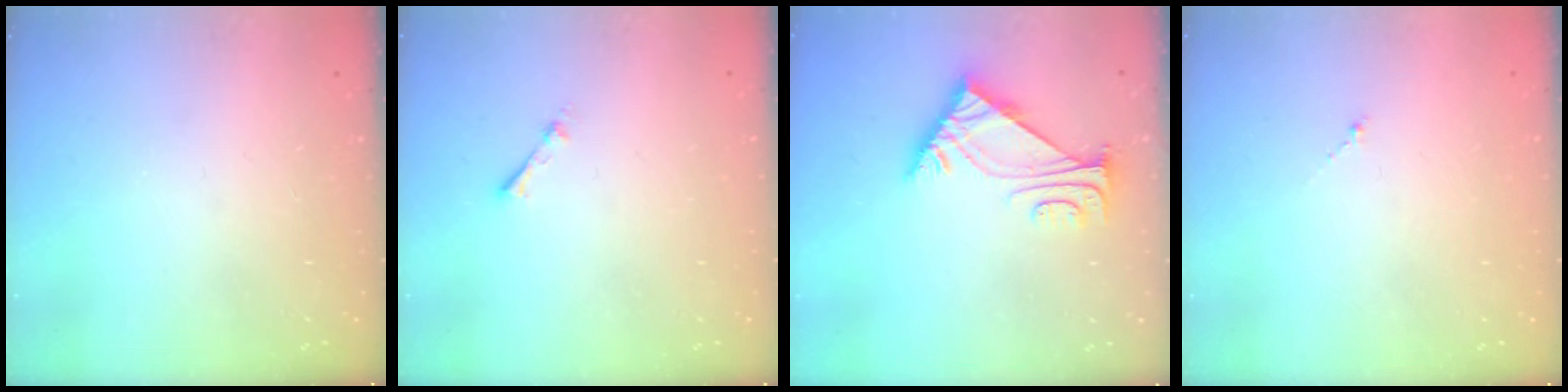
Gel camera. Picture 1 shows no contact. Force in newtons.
{"total": 1.7, "press": 1.7, "slide": 0.2}
{"total": 6.1, "press": 6.0, "slide": 1.1}
{"total": 0.0}